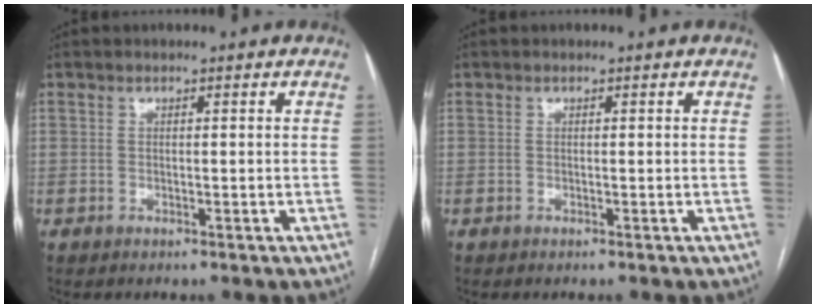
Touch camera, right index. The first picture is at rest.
{"total": 0.0}